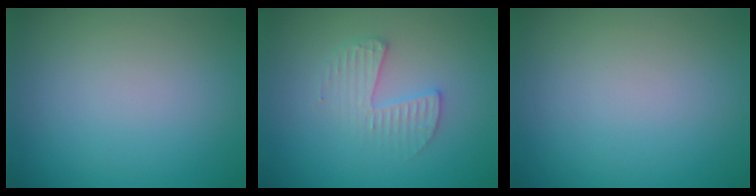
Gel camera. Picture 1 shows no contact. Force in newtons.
{"total": 2.3, "press": 2.3, "slide": 0.3}
{"total": 0.0}